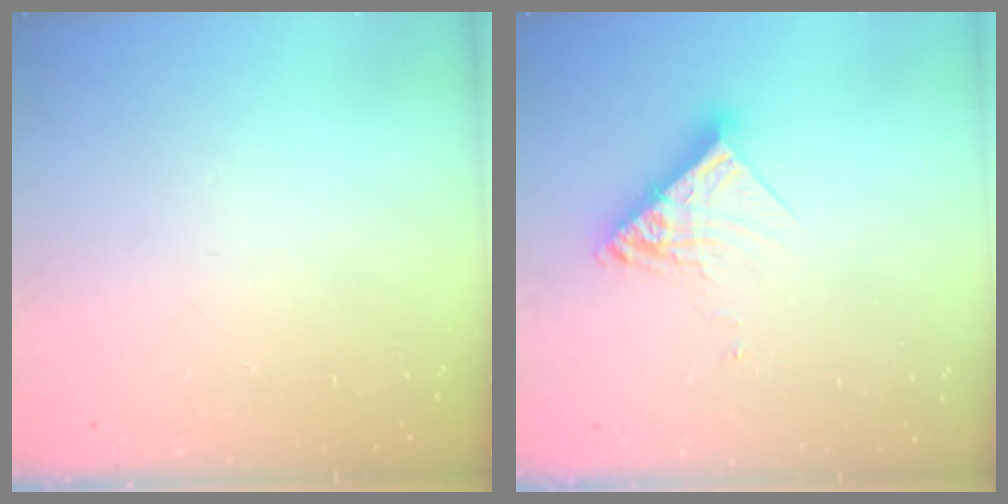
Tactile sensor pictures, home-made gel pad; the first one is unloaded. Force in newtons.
{"total": 12.0, "press": 11.9, "slide": 0.2}